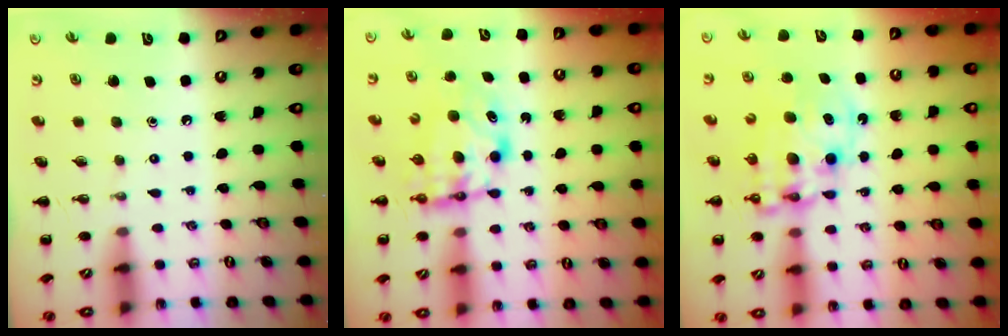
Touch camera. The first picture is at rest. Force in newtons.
{"total": 6.2, "press": 6.1, "slide": 0.7}
{"total": 12.0, "press": 11.7, "slide": 2.5}